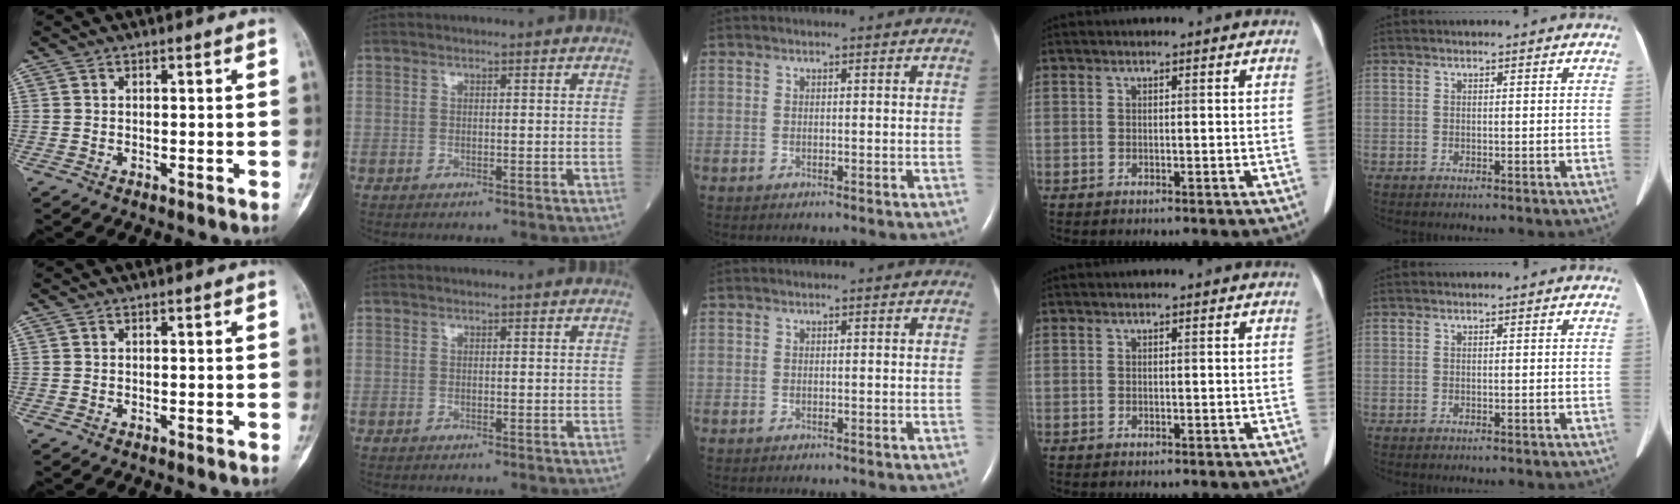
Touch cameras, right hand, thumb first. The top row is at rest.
{}